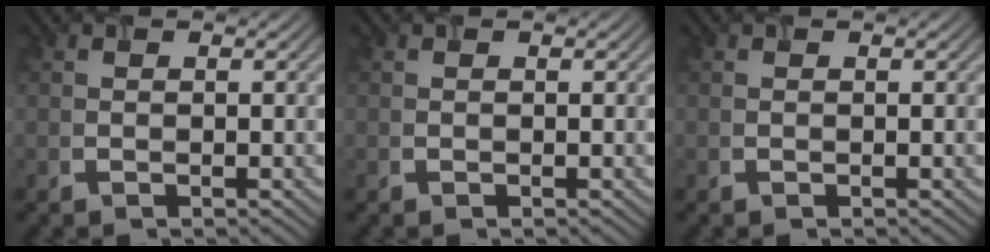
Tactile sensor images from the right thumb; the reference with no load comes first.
{"total": 0.0}
{"total": 0.0}